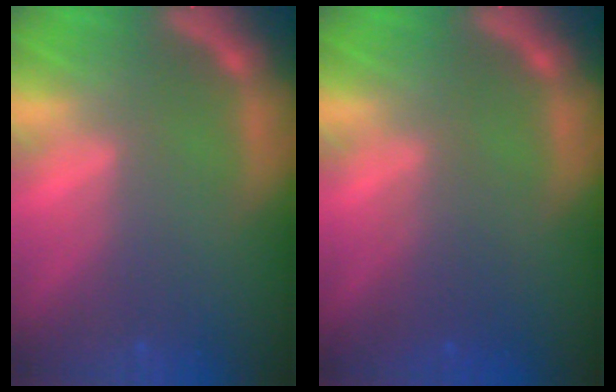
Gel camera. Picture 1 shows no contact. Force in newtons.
{"total": 2.5}